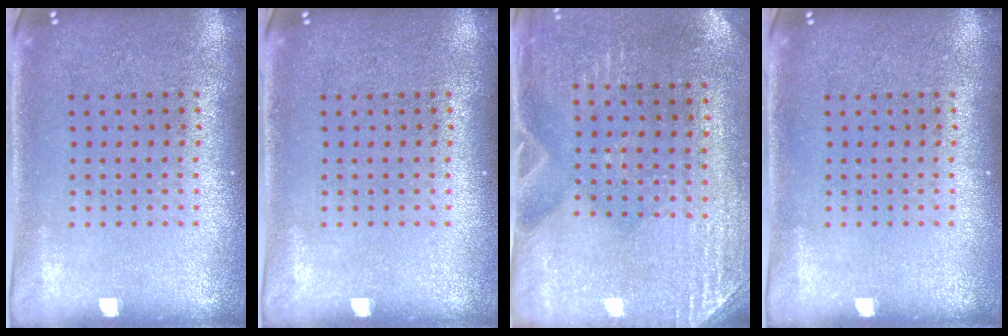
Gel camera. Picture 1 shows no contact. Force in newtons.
{"total": 0.0}
{"total": 2.9, "press": 2.6, "slide": 1.1}
{"total": 0.0}